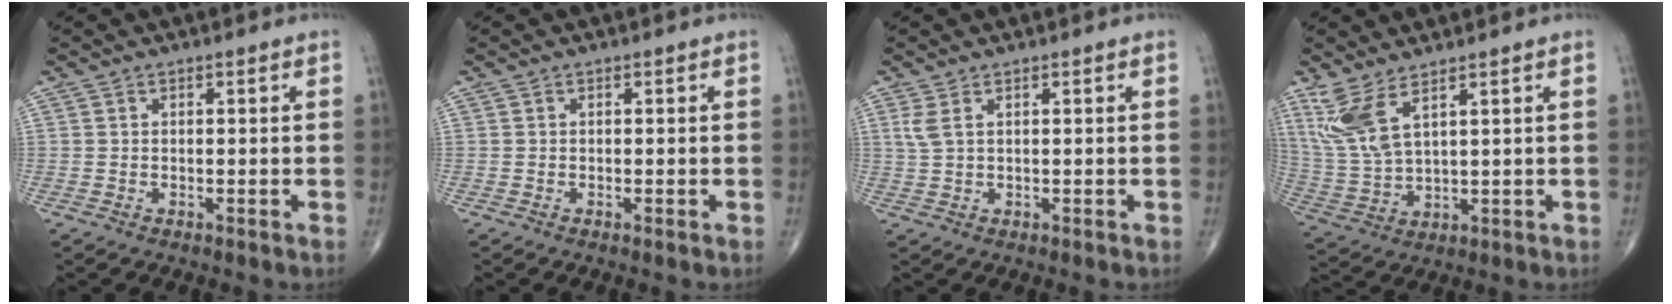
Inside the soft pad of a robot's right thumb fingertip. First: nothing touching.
{"total": 0.0}
{"total": 2.3, "force": [1.0, 0.8, 1.9], "torque": [-0.052, 0.007, 0.031]}
{"total": 9.0, "force": [5.2, 2.9, 6.7], "torque": [-0.161, -0.022, 0.124]}